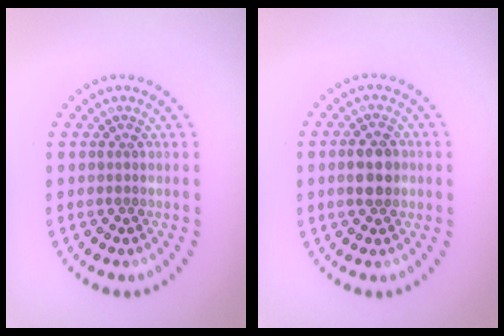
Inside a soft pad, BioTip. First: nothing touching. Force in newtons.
{"total": 3.3, "press": 3.3, "slide": 0.1}